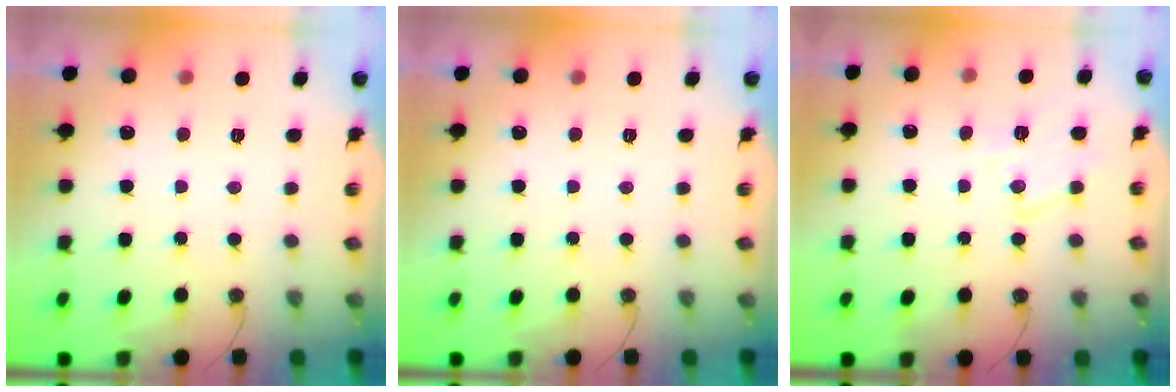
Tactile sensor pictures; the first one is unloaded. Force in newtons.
{"total": 0.0}
{"total": 11.1, "press": 11.1, "slide": 0.6}